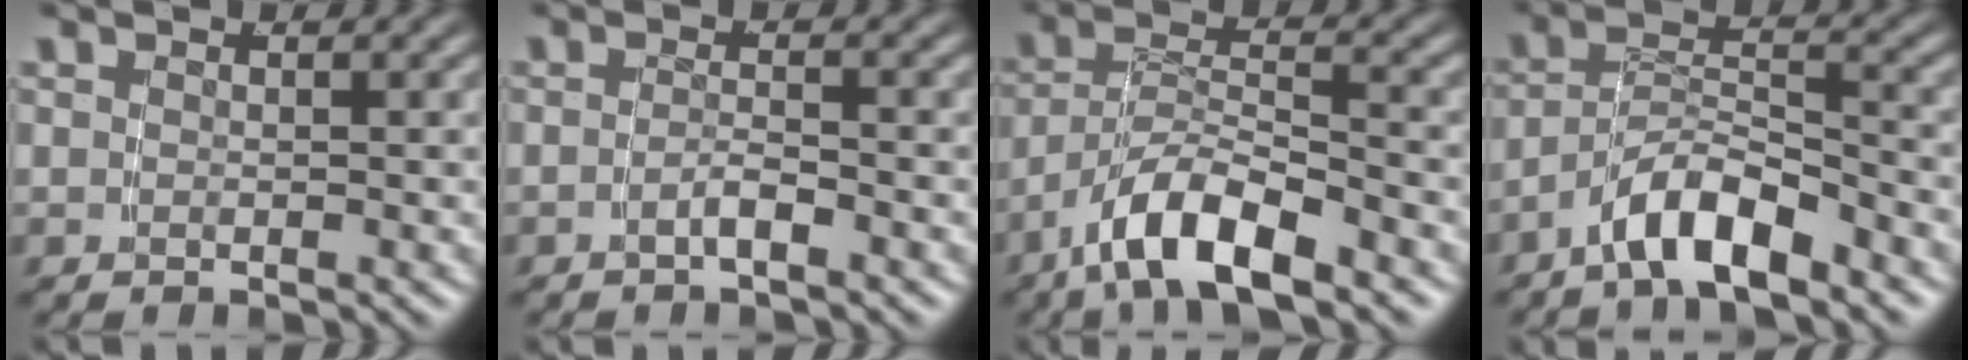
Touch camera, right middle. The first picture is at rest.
{"total": 1.6, "force": [-1.3, -0.1, 0.9], "torque": [-0.014, 0.001, -0.026]}
{"total": 5.2, "force": [-3.0, 1.9, 3.9], "torque": [-0.067, -0.005, -0.050]}
{"total": 4.6, "force": [-3.3, 1.5, 2.9], "torque": [-0.040, 0.005, -0.058]}